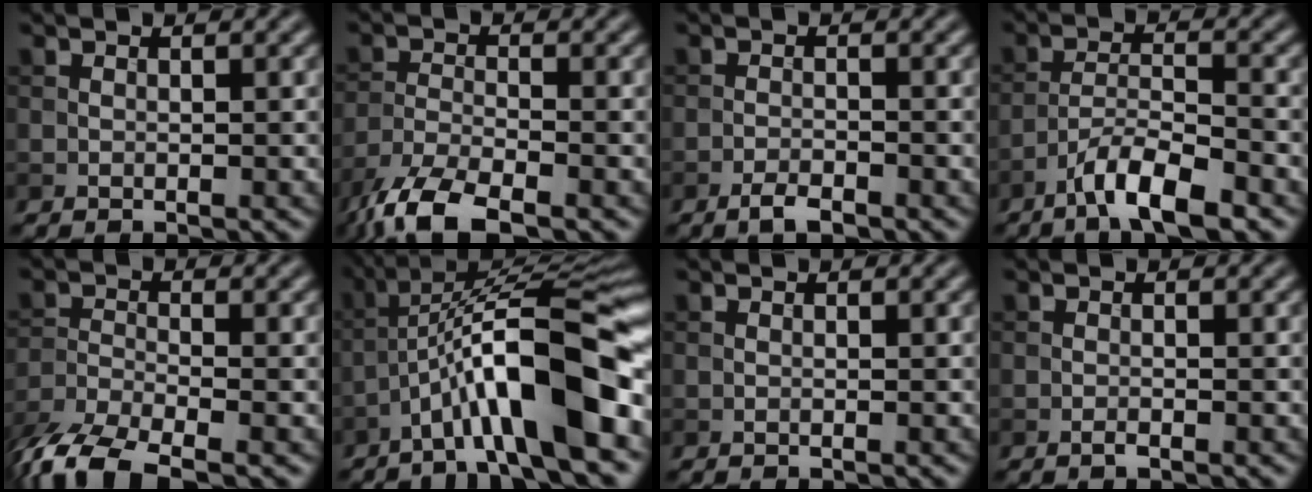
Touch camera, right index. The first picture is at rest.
{"total": 6.9, "force": [-5.2, 1.8, 4.1], "torque": [-0.082, -0.013, -0.107]}
{"total": 2.0, "force": [-1.5, 0.6, 1.2], "torque": [-0.022, 0.000, -0.030]}
{"total": 6.0, "force": [-4.3, 1.3, 4.0], "torque": [-0.067, 0.005, -0.080]}
{"total": 7.0, "force": [-5.1, 2.1, 4.2], "torque": [-0.084, -0.015, -0.105]}
{"total": 11.8, "force": [-4.9, 2.3, 10.5], "torque": [-0.171, 0.025, -0.078]}
{"total": 0.0}
{"total": 0.6, "force": [-0.4, 0.1, 0.4], "torque": [-0.008, 0.000, -0.009]}